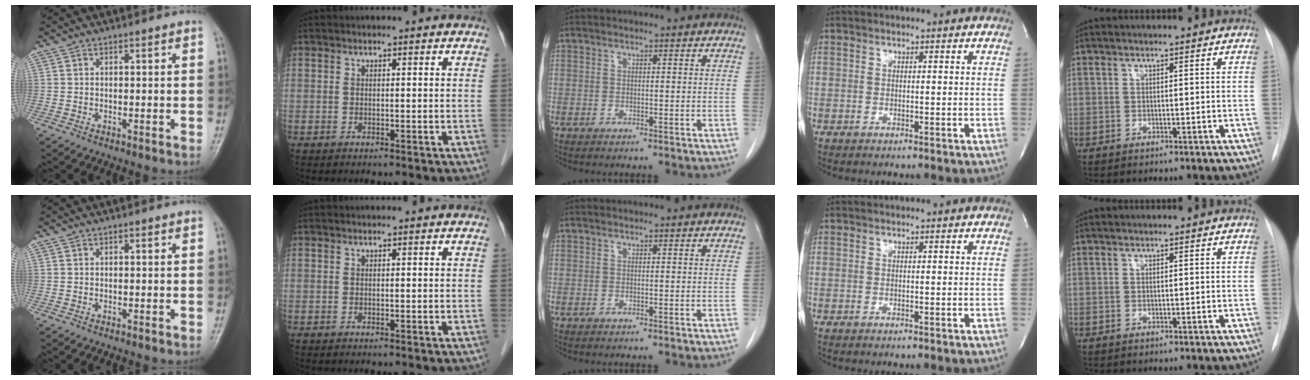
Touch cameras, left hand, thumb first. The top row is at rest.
{}